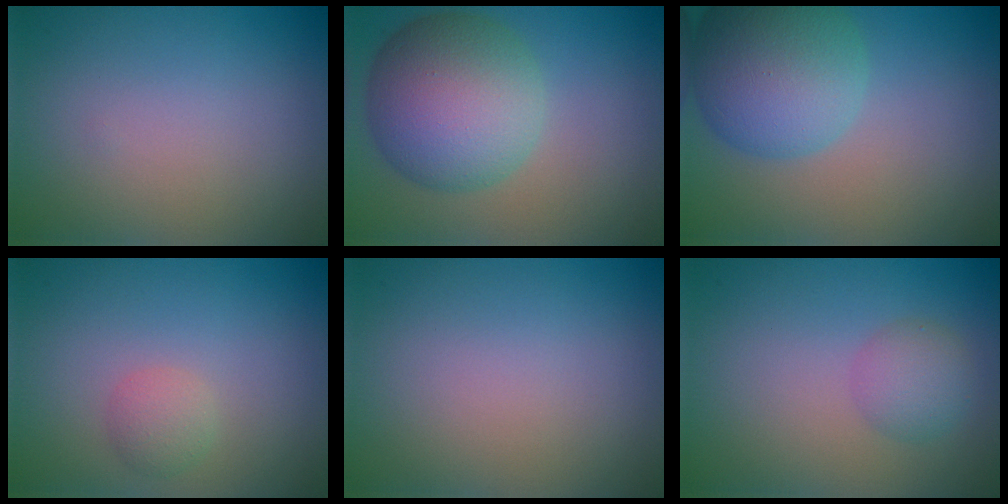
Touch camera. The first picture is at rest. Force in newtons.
{"total": 9.5, "press": 9.5, "slide": 0.3}
{"total": 8.4, "press": 8.4, "slide": 0.2}
{"total": 1.7, "press": 1.7, "slide": 0.2}
{"total": 0.0}
{"total": 2.4, "press": 2.4, "slide": 0.0}